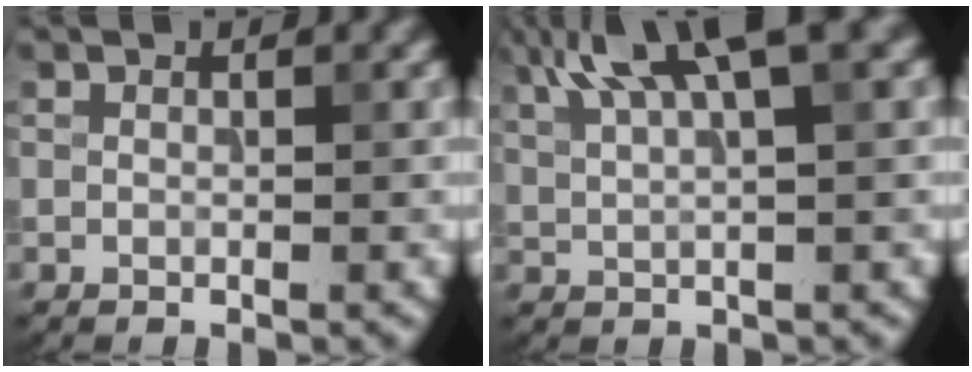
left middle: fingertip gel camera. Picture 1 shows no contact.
{"total": 8.0, "force": [4.6, 2.0, 6.2], "torque": [-0.101, 0.023, 0.077]}